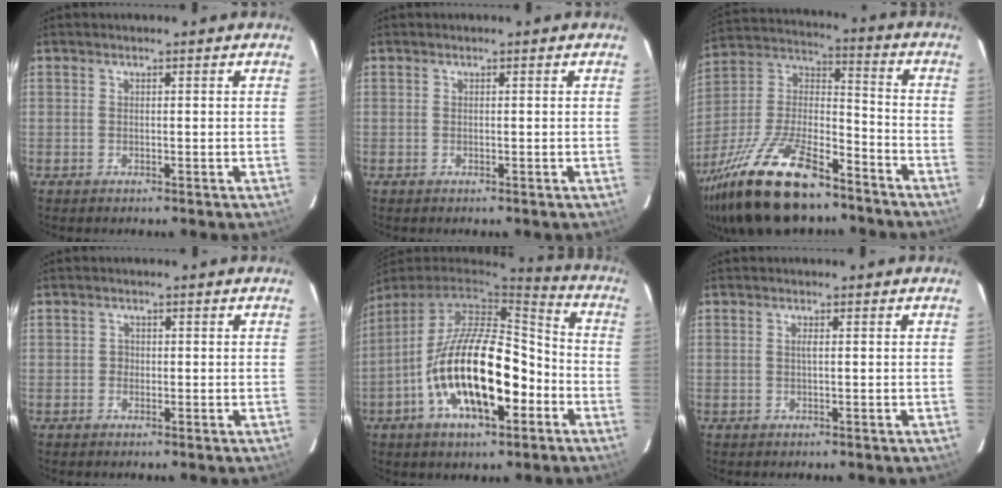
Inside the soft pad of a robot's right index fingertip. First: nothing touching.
{"total": 0.0}
{"total": 26.5, "force": [-18.3, 9.7, 16.5], "torque": [-0.342, -0.016, -0.311]}
{"total": 1.0, "force": [-0.4, 0.9, 0.0], "torque": [0.002, 0.002, -0.007]}
{"total": 19.5, "force": [-6.9, 7.9, 16.4], "torque": [-0.307, -0.009, -0.119]}
{"total": 0.7, "force": [0.0, -0.1, 0.7], "torque": [-0.013, 0.002, -0.001]}